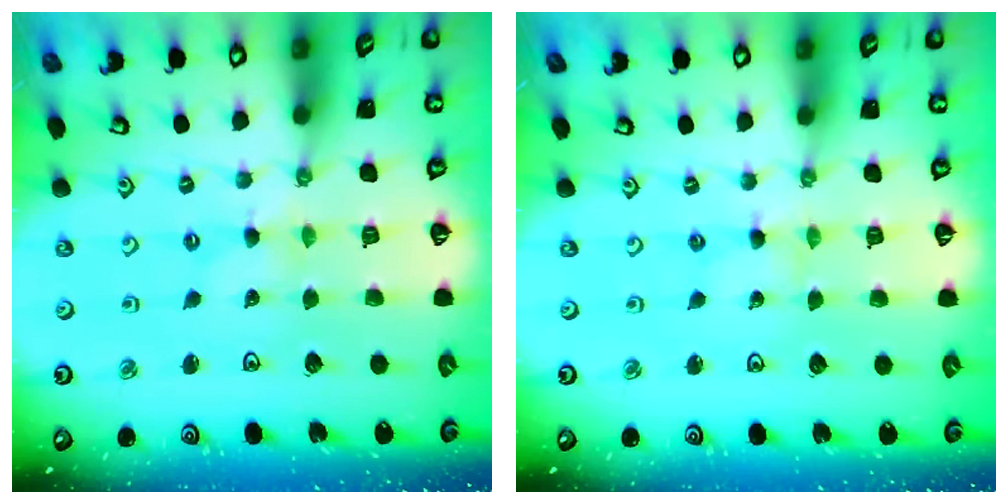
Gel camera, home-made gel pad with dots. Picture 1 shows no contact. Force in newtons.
{"total": 1.3, "press": 1.3, "slide": 0.1}